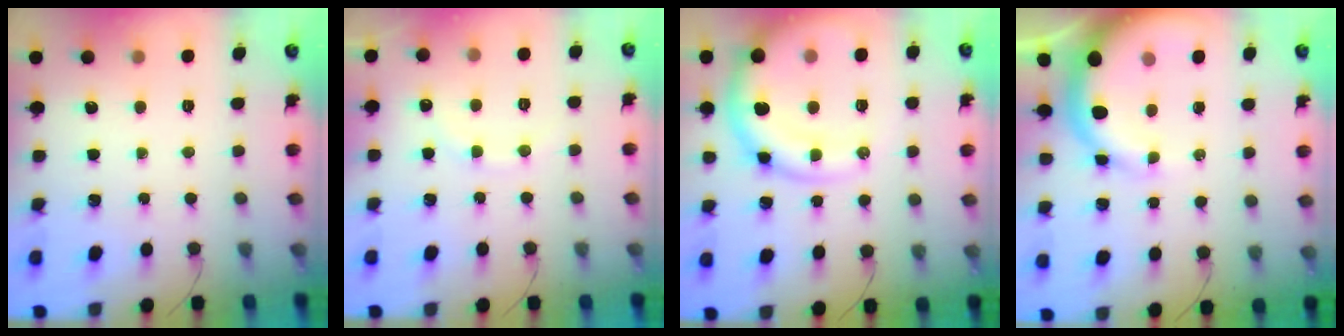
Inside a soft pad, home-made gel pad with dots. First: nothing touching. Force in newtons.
{"total": 8.3, "press": 8.2, "slide": 1.6}
{"total": 13.7, "press": 13.3, "slide": 3.5}
{"total": 11.0, "press": 10.7, "slide": 2.4}